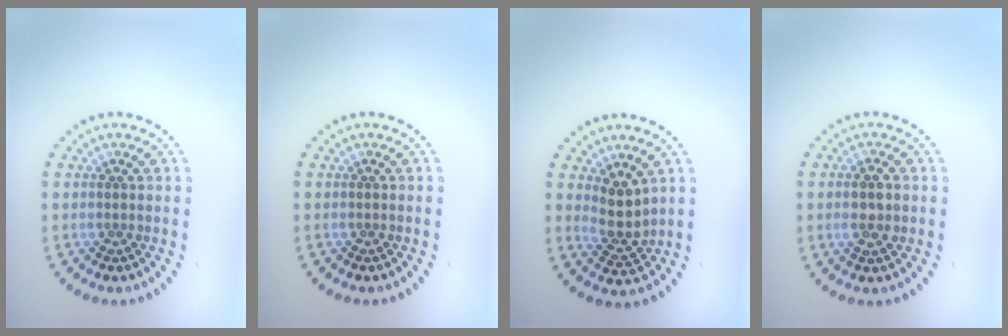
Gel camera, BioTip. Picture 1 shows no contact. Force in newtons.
{"total": 0.0}
{"total": 2.9, "press": 2.4, "slide": 1.7}
{"total": 2.3, "press": 2.2, "slide": 0.6}